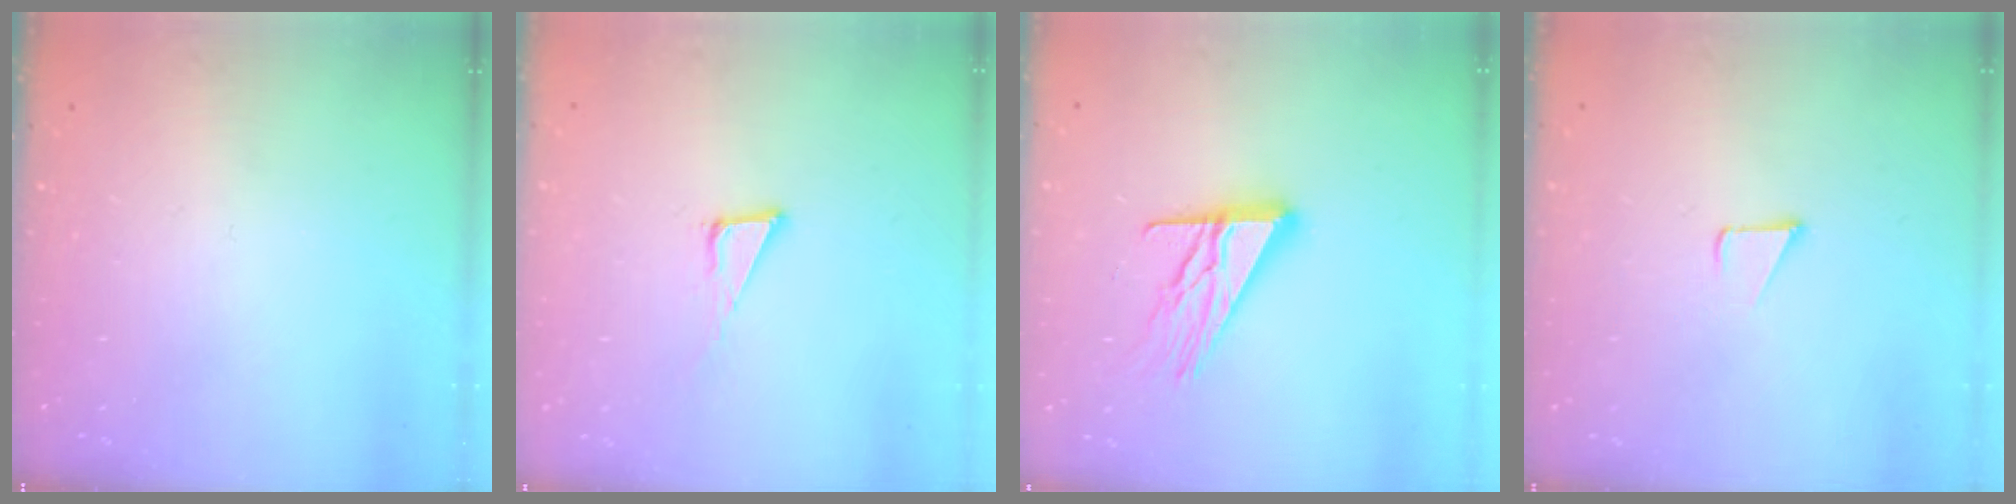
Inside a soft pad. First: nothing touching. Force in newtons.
{"total": 4.3, "press": 4.3, "slide": 0.2}
{"total": 13.8, "press": 13.8, "slide": 1.1}
{"total": 1.5, "press": 1.5, "slide": 0.1}